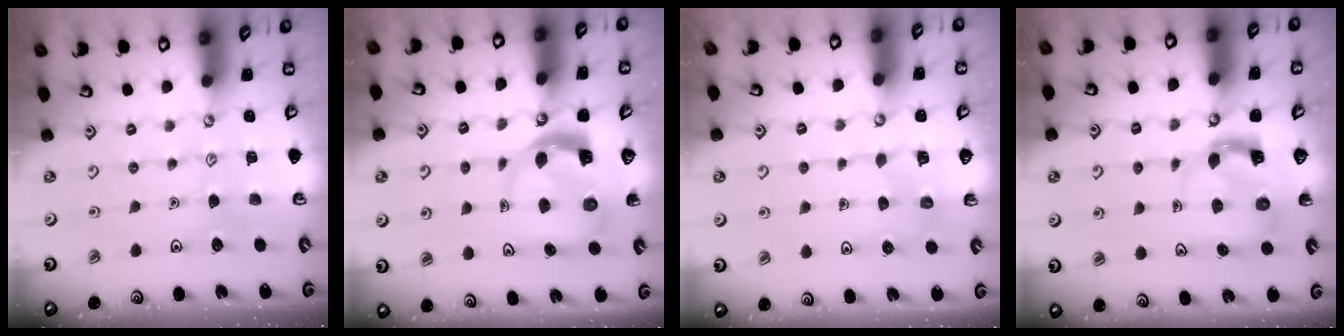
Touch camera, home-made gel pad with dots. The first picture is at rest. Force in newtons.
{"total": 5.1, "press": 5.0, "slide": 0.8}
{"total": 2.5, "press": 2.5, "slide": 0.1}
{"total": 3.8, "press": 3.7, "slide": 0.6}